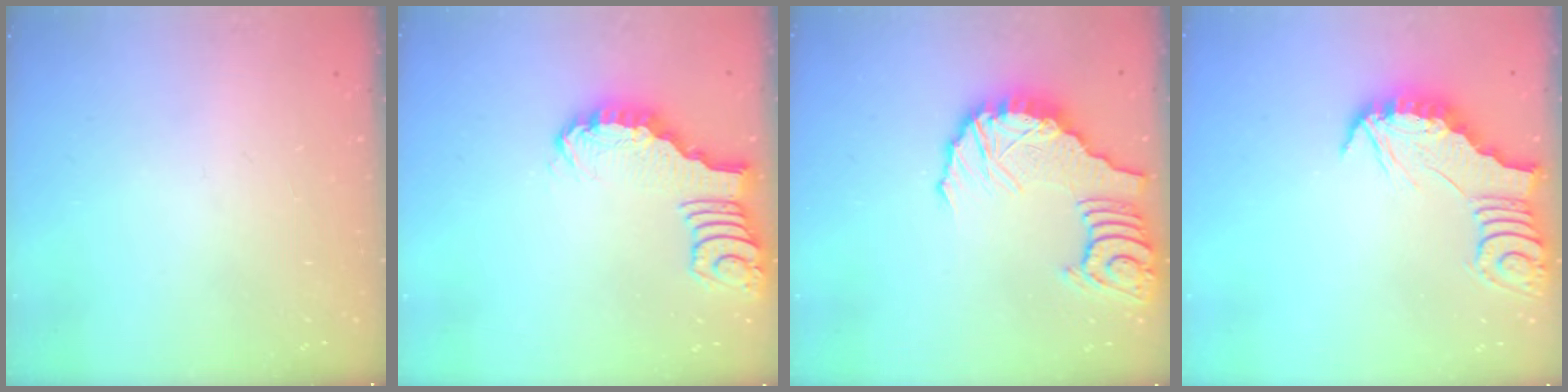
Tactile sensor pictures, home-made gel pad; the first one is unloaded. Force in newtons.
{"total": 2.6, "press": 2.6, "slide": 0.4}
{"total": 14.2, "press": 14.1, "slide": 2.0}
{"total": 2.9, "press": 2.8, "slide": 0.3}